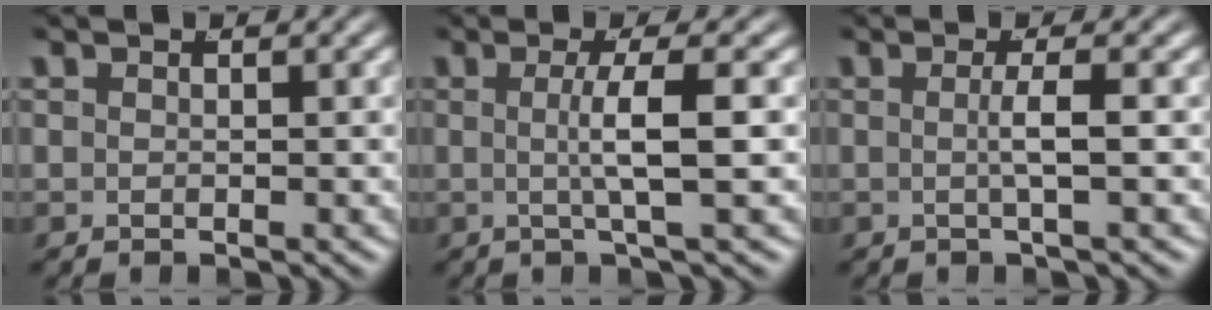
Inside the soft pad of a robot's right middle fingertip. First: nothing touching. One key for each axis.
{"total": 3.2, "fx": 0.1, "fy": -0.9, "fz": 3.1, "tx": -0.056, "ty": -0.003, "tz": 0.003}
{"total": 1.9, "fx": -0.4, "fy": -0.8, "fz": 1.7, "tx": -0.033, "ty": -0.002, "tz": -0.007}